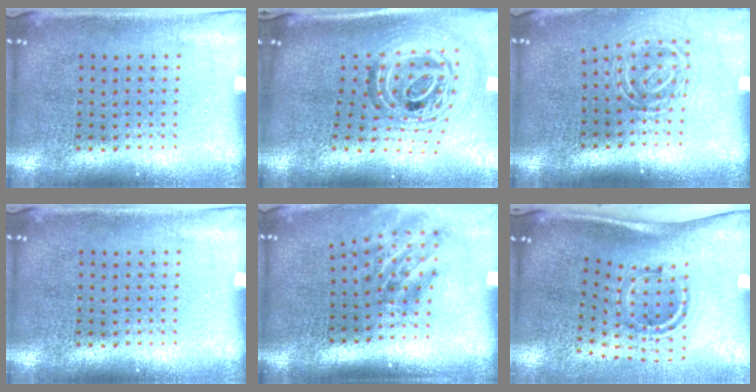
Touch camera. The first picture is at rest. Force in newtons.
{"total": 2.1, "press": 1.6, "slide": 1.3}
{"total": 1.8, "press": 1.2, "slide": 1.4}
{"total": 0.0}
{"total": 1.9, "press": 1.1, "slide": 1.5}
{"total": 1.4, "press": 1.0, "slide": 1.0}